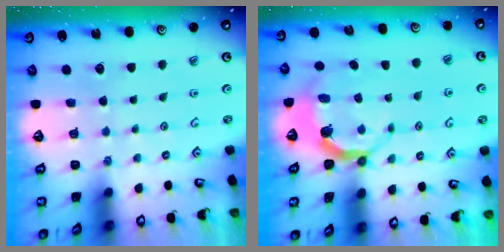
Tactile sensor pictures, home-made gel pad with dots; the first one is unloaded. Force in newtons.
{"total": 4.3, "press": 2.9, "slide": 3.2}